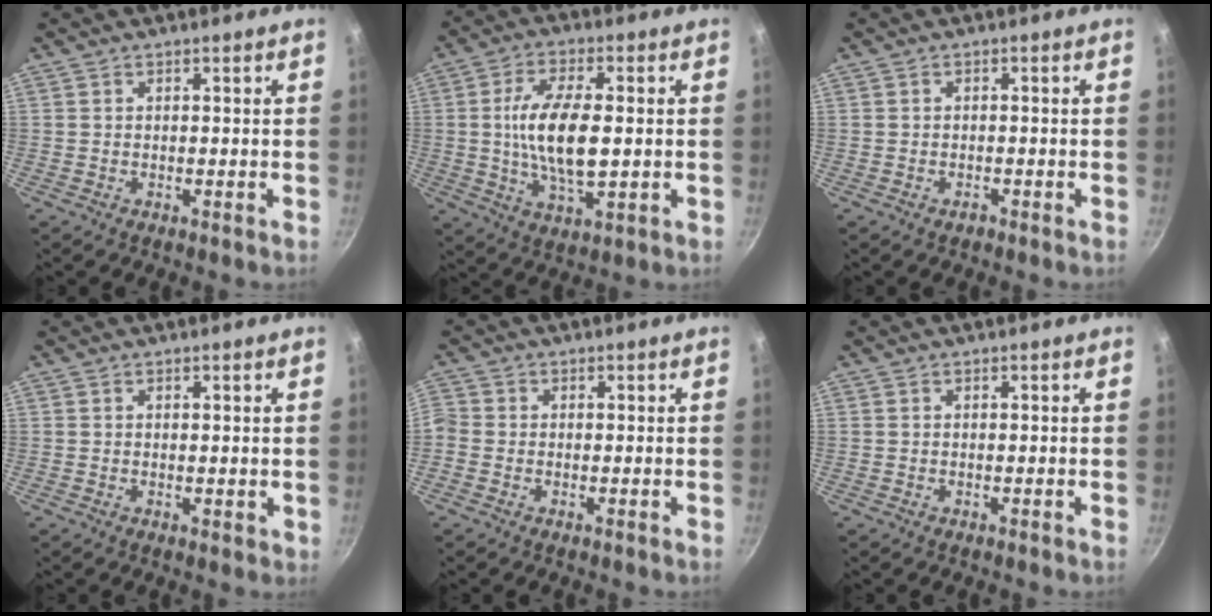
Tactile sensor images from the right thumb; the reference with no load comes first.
{"total": 13.0, "force": [0.3, 5.6, 11.7], "torque": [-0.216, 0.003, 0.005]}
{"total": 1.0, "force": [-0.7, 0.6, 0.3], "torque": [-0.006, 0.008, -0.012]}
{"total": 1.1, "force": [0.4, 0.6, 0.8], "torque": [-0.008, -0.002, 0.004]}
{"total": 2.7, "force": [-0.9, 2.4, 1.0], "torque": [-0.024, 0.005, -0.028]}
{"total": 0.0}